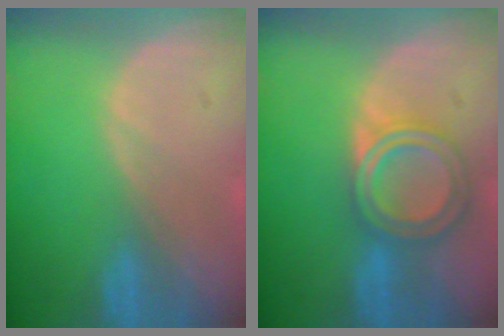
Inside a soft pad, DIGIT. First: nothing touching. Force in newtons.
{"total": 6.8, "press": 6.1, "slide": 3.1}